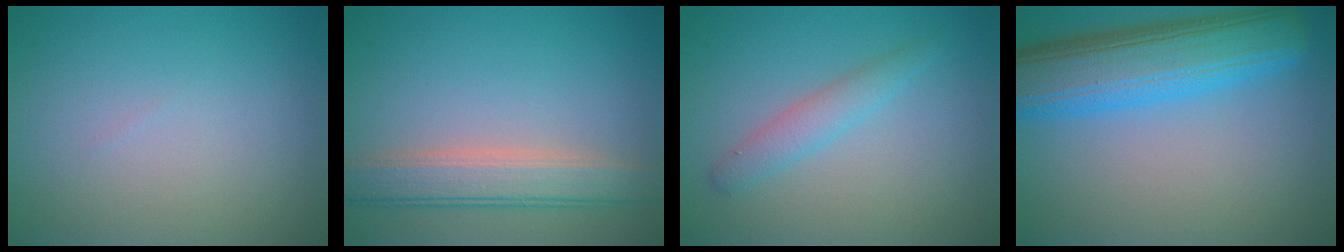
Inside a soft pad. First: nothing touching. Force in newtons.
{"total": 4.3, "press": 4.3, "slide": 0.4}
{"total": 1.3, "press": 1.3, "slide": 0.2}
{"total": 8.9, "press": 8.9, "slide": 0.1}